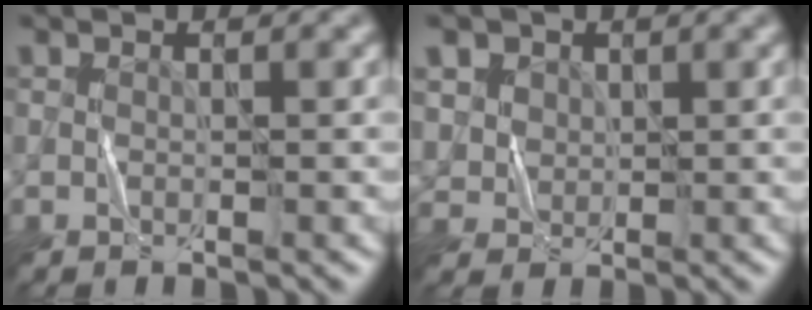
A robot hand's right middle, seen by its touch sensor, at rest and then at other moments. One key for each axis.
{"total": 4.7, "fx": 2.2, "fy": 3.8, "fz": 1.8, "tx": -0.054, "ty": 0.006, "tz": 0.043}